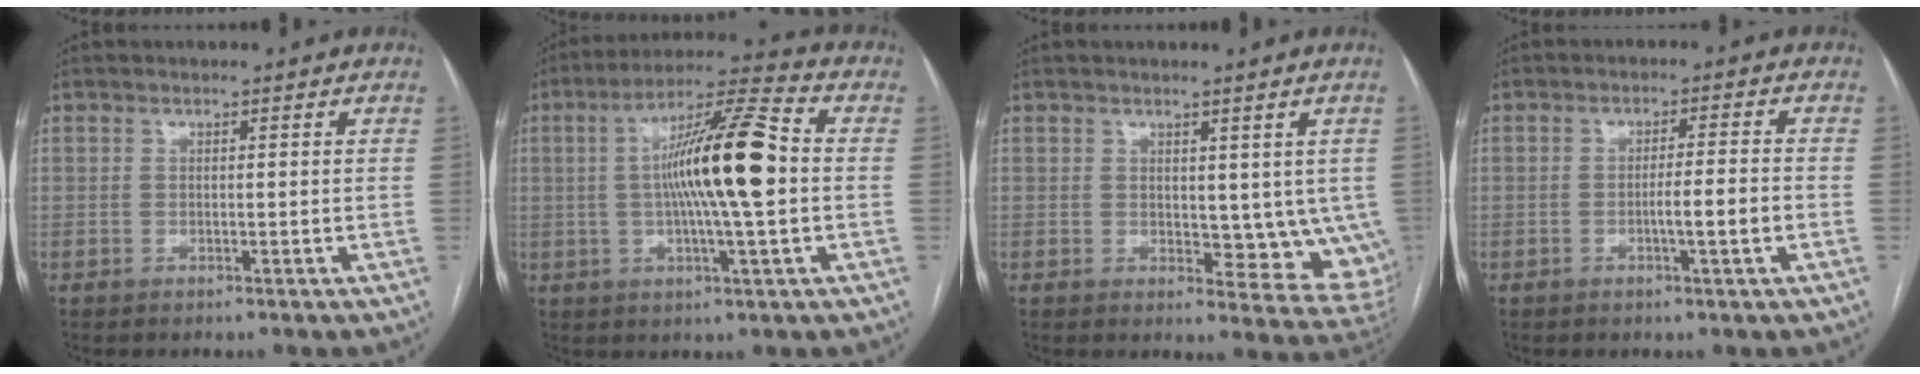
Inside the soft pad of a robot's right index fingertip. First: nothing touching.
{"total": 14.9, "force": [0.4, 1.1, 14.9], "torque": [-0.259, 0.016, -0.001]}
{"total": 10.6, "force": [0.9, 5.1, 9.2], "torque": [-0.096, -0.016, 0.021]}
{"total": 4.6, "force": [-1.4, -0.1, 4.4], "torque": [-0.067, 0.000, -0.021]}